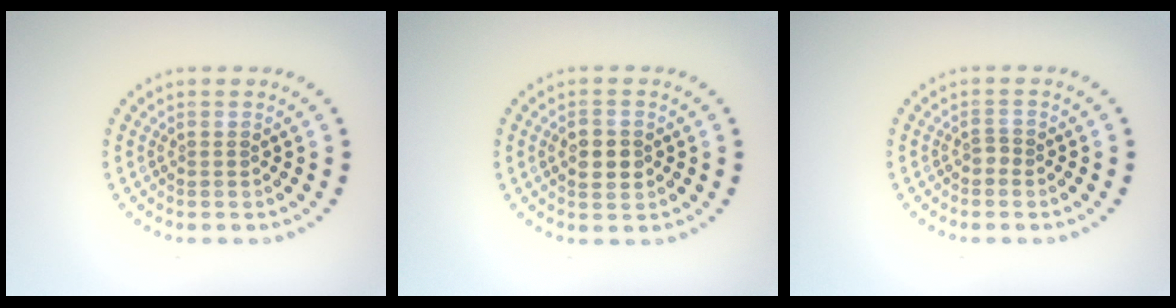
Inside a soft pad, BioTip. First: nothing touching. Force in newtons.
{"total": 2.8, "press": 2.8, "slide": 0.0}
{"total": 0.9, "press": 0.6, "slide": 0.7}